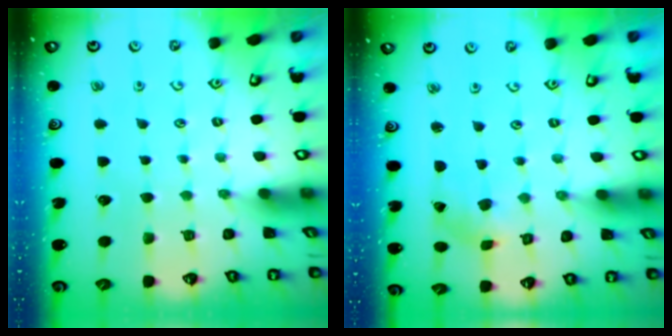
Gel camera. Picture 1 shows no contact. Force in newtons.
{"total": 2.7, "press": 2.3, "slide": 1.3}